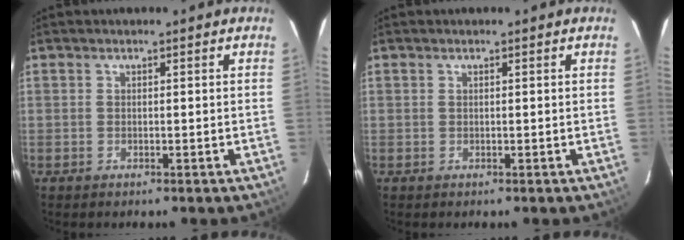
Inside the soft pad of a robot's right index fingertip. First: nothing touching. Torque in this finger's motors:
{"motor_torque": [-0.04, -0.03, 0.13, 0.01]}